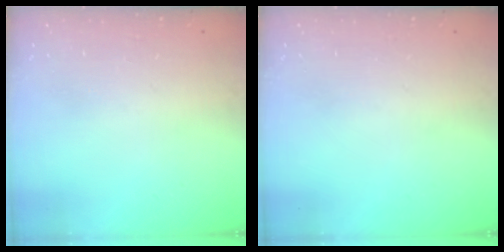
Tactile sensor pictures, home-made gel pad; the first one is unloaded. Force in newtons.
{"total": 0.0}